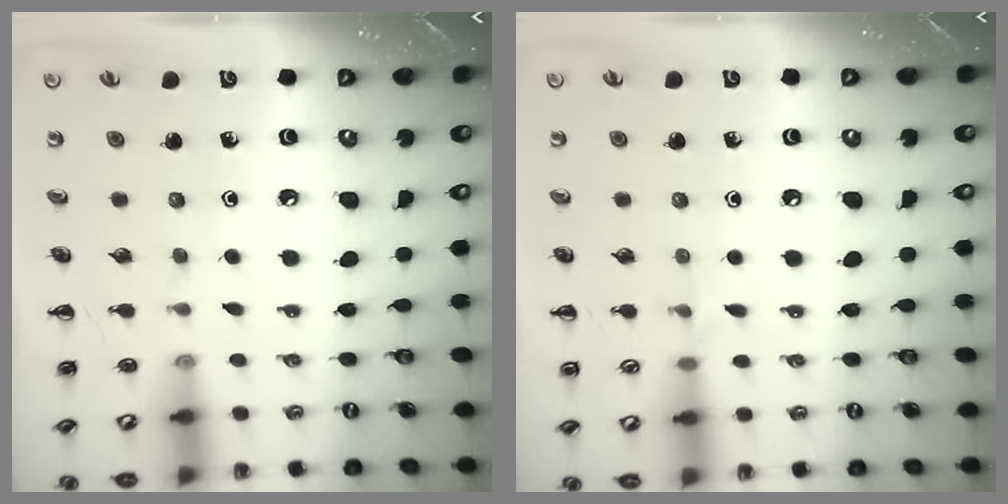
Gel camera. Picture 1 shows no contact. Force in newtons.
{"total": 4.1, "press": 3.8, "slide": 1.5}